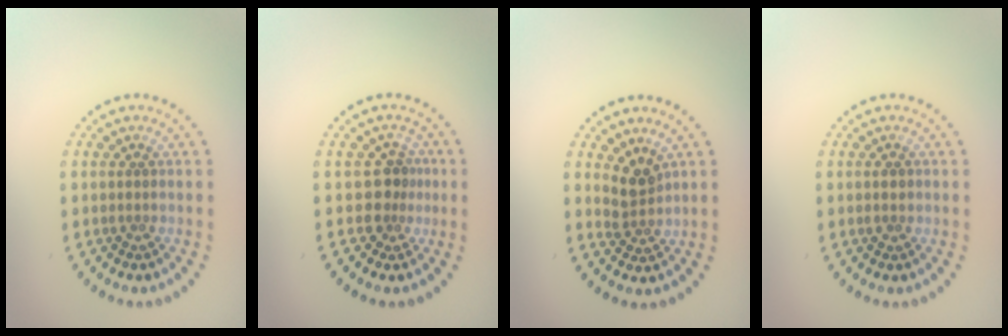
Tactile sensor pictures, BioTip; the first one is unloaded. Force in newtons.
{"total": 2.3, "press": 1.8, "slide": 1.5}
{"total": 2.4, "press": 1.8, "slide": 1.5}
{"total": 1.3, "press": 1.3, "slide": 0.1}